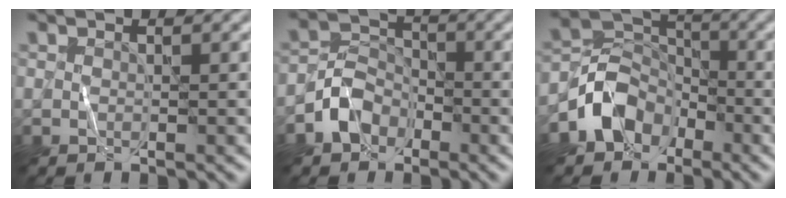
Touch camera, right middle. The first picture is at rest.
{"total": 3.3, "force": [-2.0, 2.4, 0.9], "torque": [-0.014, 0.011, -0.044]}
{"total": 5.2, "force": [-2.8, 4.0, 1.8], "torque": [-0.015, 0.006, -0.062]}